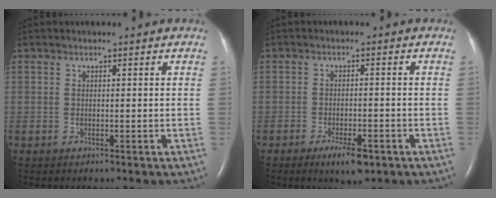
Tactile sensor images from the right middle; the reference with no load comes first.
{"total": 4.8, "force": [-2.9, 1.2, 3.6], "torque": [-0.065, -0.006, -0.041]}